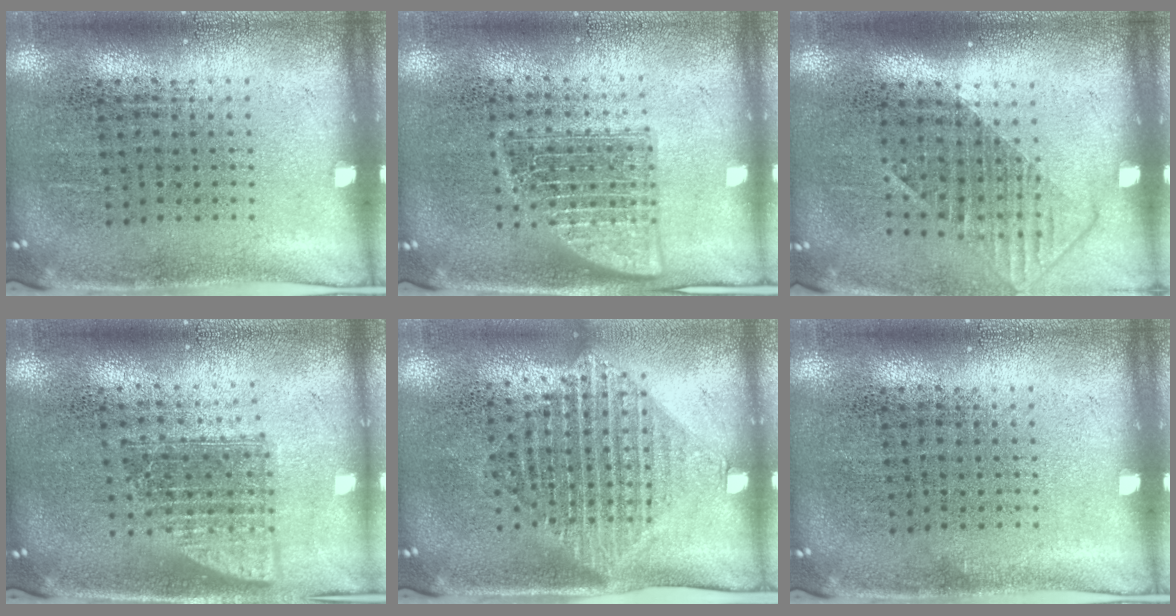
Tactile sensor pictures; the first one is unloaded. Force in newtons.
{"total": 2.5, "press": 2.5, "slide": 0.4}
{"total": 1.3, "press": 1.0, "slide": 0.9}
{"total": 1.6, "press": 1.2, "slide": 0.9}
{"total": 1.5, "press": 1.2, "slide": 0.9}
{"total": 0.0}